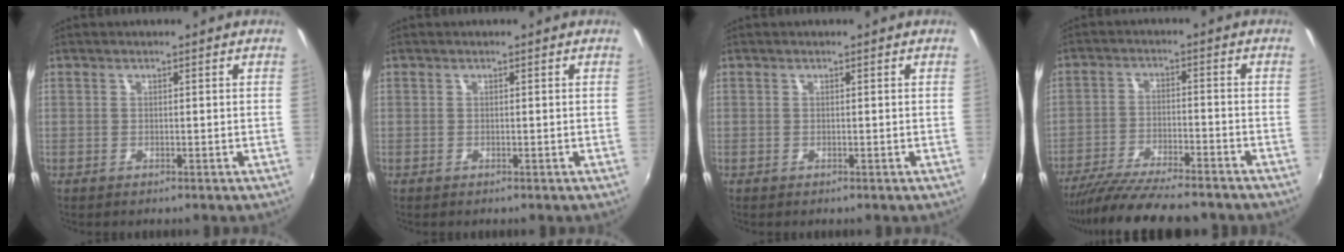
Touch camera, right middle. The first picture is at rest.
{"total": 0.0}
{"total": 0.0}
{"total": 15.9, "force": [-13.8, 2.4, 7.5], "torque": [-0.151, -0.036, -0.221]}